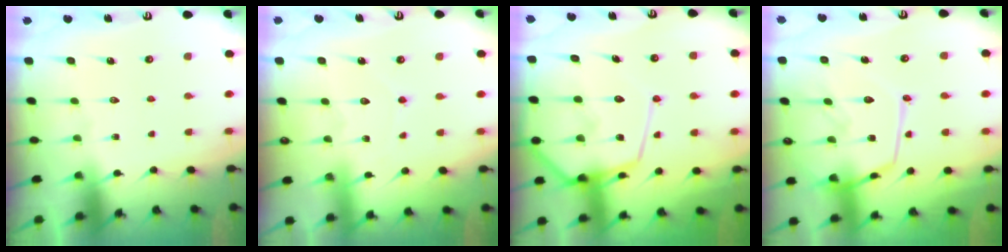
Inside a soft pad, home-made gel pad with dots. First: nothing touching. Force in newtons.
{"total": 4.3, "press": 4.2, "slide": 0.5}
{"total": 14.5, "press": 14.4, "slide": 1.6}
{"total": 15.3, "press": 15.2, "slide": 1.3}